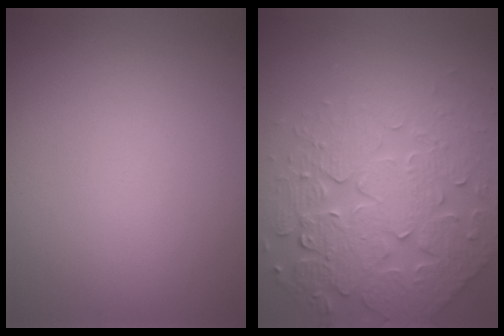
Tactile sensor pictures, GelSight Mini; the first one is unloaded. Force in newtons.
{"total": 8.1, "press": 5.7, "slide": 5.7}